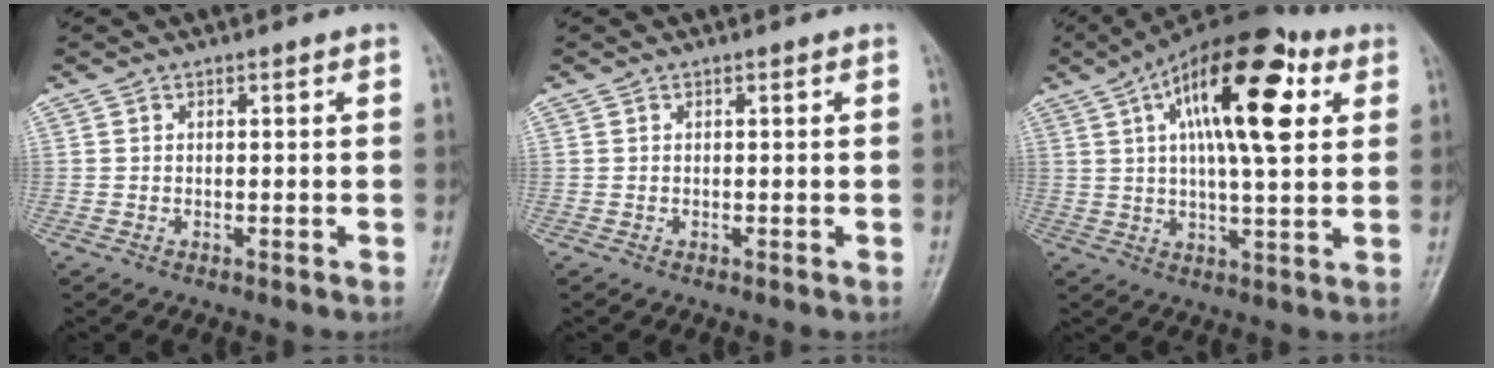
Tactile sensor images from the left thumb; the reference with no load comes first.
{"total": 0.0}
{"total": 19.8, "force": [6.6, 7.5, 17.1], "torque": [-0.257, 0.002, 0.092]}